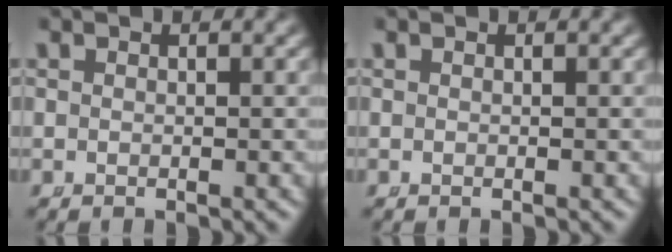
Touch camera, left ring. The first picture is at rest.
{"total": 0.0}